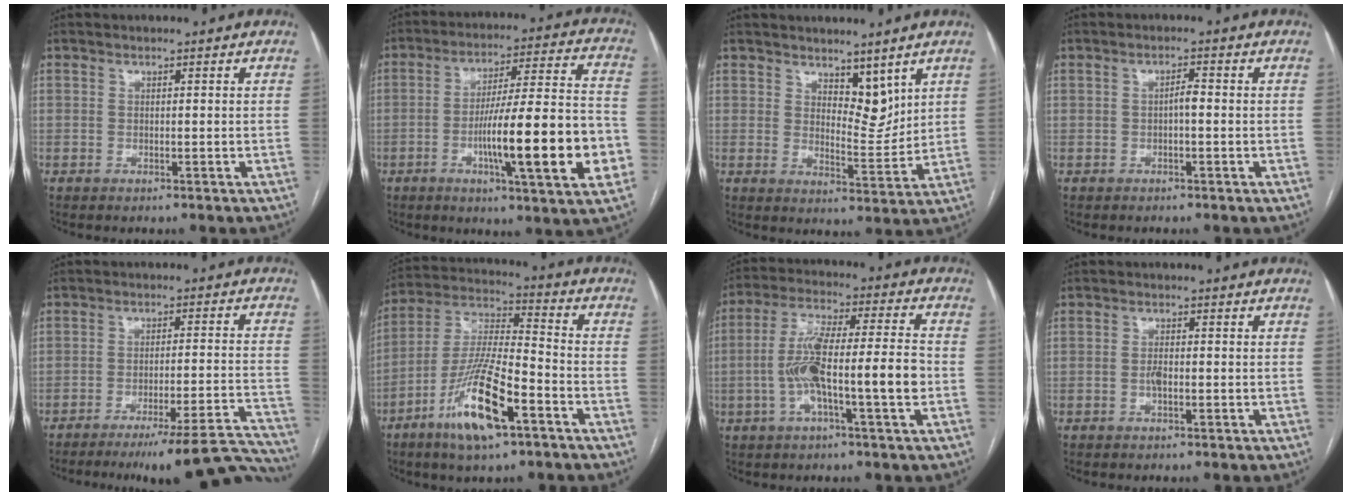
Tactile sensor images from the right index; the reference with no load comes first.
{"total": 19.6, "force": [-5.3, 1.5, 18.8], "torque": [-0.263, 0.008, -0.076]}
{"total": 5.7, "force": [4.1, 2.7, 3.1], "torque": [-0.043, -0.009, 0.075]}
{"total": 1.7, "force": [-0.2, 0.5, 1.6], "torque": [-0.027, 0.006, -0.004]}
{"total": 19.5, "force": [-17.9, 0.7, 7.7], "torque": [-0.030, 0.016, -0.233]}
{"total": 15.3, "force": [-7.6, 3.0, 13.0], "torque": [-0.261, -0.012, -0.137]}
{"total": 12.7, "force": [-2.6, 1.3, 12.3], "torque": [-0.232, 0.022, -0.049]}
{"total": 1.6, "force": [-0.4, 0.5, 1.4], "torque": [-0.028, 0.002, -0.008]}